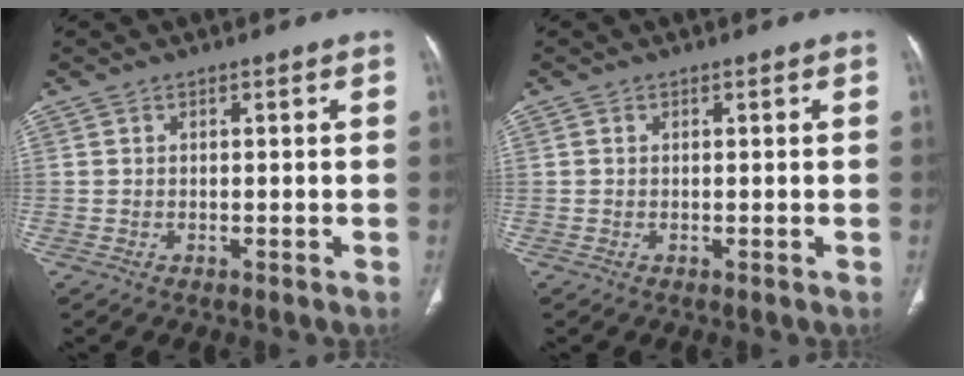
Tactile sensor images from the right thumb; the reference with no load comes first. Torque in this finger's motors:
{"motor_torque": [-0.52, -0.18, -0.15, 0.12, -0.02]}